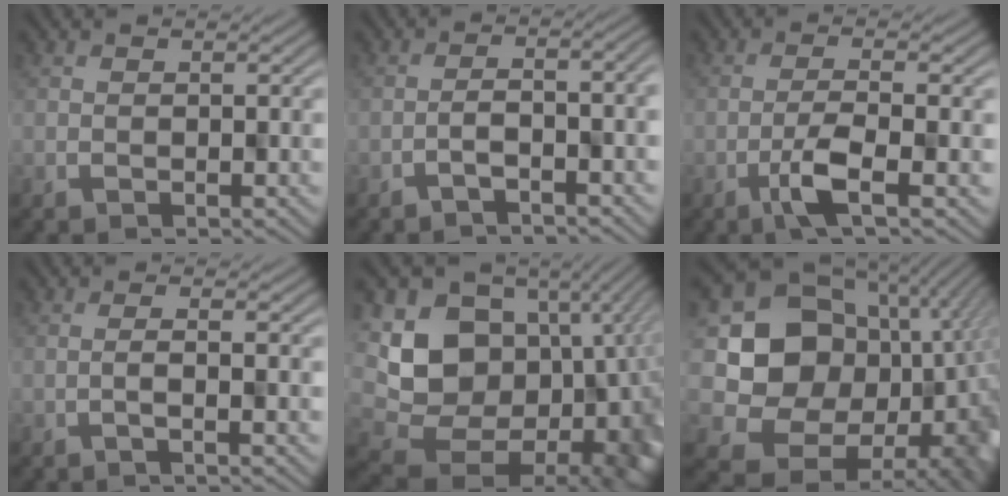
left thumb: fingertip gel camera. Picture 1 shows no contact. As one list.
[{"total": 4.0, "force": [-2.3, 1.0, 3.1], "torque": [-0.032, 0.006, -0.040]}, {"total": 3.7, "force": [-1.0, 0.6, 3.5], "torque": [-0.067, 0.004, -0.032]}, {"total": 1.3, "force": [0.2, -0.1, 1.3], "torque": [-0.010, 0.012, -0.014]}, {"total": 15.7, "force": [0.9, 12.7, 9.2], "torque": [-0.145, -0.046, 0.052]}, {"total": 19.1, "force": [3.1, 15.3, 11.0], "torque": [-0.161, -0.043, 0.091]}]